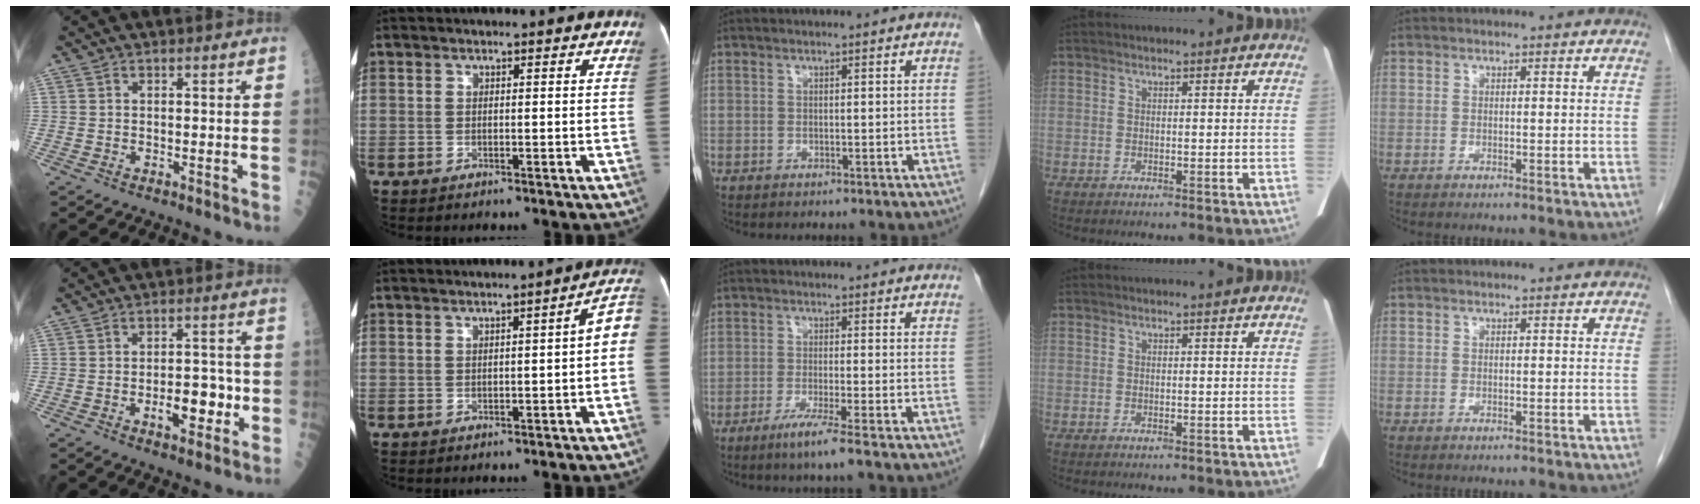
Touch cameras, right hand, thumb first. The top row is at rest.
{"thumb": {"total": 8.1, "force": [-2.0, 4.1, 6.7], "torque": [-0.076, 0.016, -0.026]}, "index": {"total": 4.6, "force": [-0.5, 0.5, 4.5], "torque": [-0.046, 0.016, -0.010]}, "middle": {"total": 4.5, "force": [-2.9, -0.8, 3.4], "torque": [-0.066, -0.015, -0.057]}}